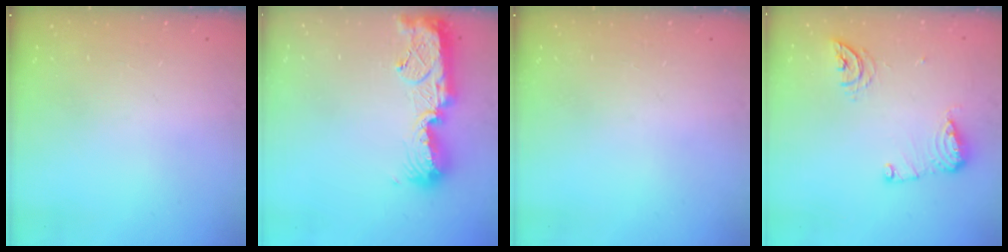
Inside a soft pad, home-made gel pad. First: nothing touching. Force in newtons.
{"total": 13.1, "press": 13.1, "slide": 0.8}
{"total": 0.0}
{"total": 10.0, "press": 10.0, "slide": 0.8}